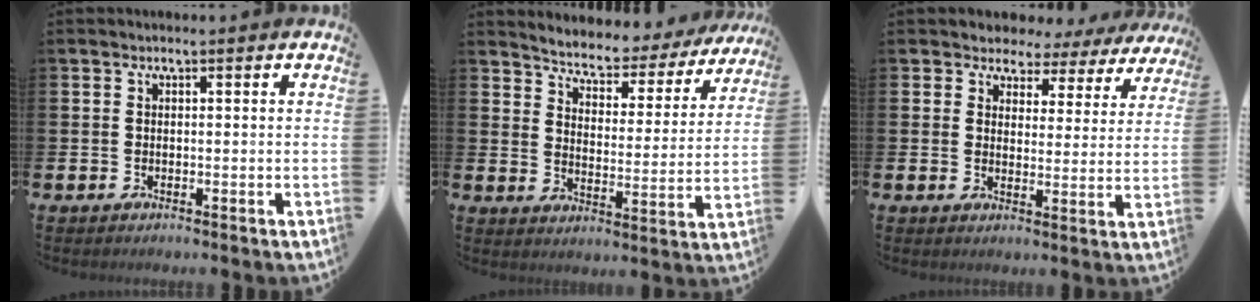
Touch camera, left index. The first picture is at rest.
{"total": 4.7, "force": [4.4, 1.3, 0.7], "torque": [-0.045, -0.038, 0.070]}
{"total": 3.3, "force": [2.7, 1.9, -0.2], "torque": [-0.015, -0.026, 0.040]}